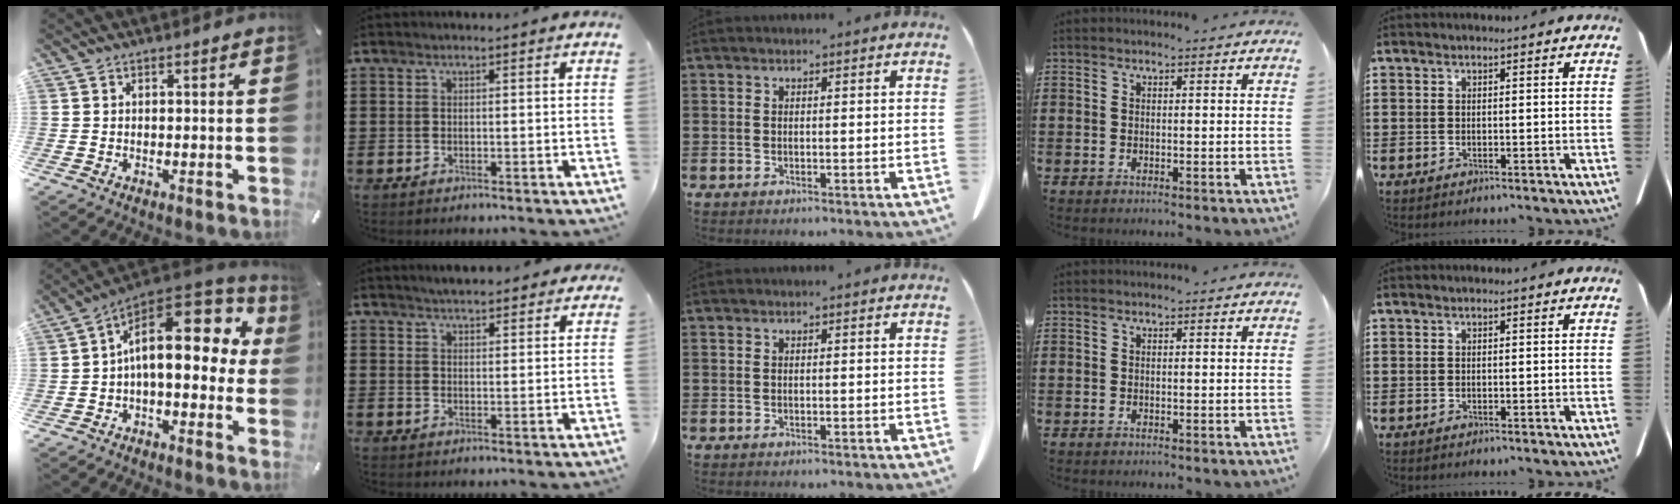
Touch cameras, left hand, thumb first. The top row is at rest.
{"thumb": {"total": 18.0, "force": [4.4, 9.7, 14.6], "torque": [-0.223, -0.031, 0.076]}, "index": {"total": 3.1, "force": [3.0, 0.5, 0.7], "torque": [-0.020, 0.000, 0.055]}}